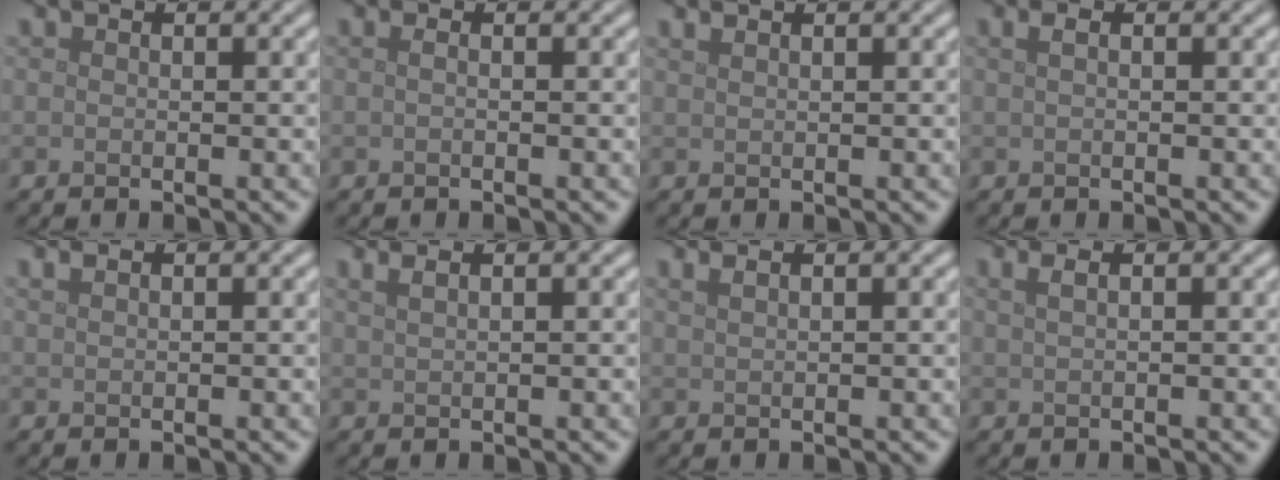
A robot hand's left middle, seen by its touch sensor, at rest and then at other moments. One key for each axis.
{"total": 0.7, "fx": 0.0, "fy": 0.3, "fz": 0.6, "tx": -0.011, "ty": -0.002, "tz": -0.003}
{"total": 0.8, "fx": 0.7, "fy": 0.2, "fz": 0.4, "tx": -0.005, "ty": 0.000, "tz": 0.010}
{"total": 1.1, "fx": 0.4, "fy": 0.4, "fz": 0.9, "tx": -0.018, "ty": 0.007, "tz": 0.005}
{"total": 0.8, "fx": 0.6, "fy": 0.2, "fz": 0.4, "tx": -0.010, "ty": 0.004, "tz": 0.012}
{"total": 2.5, "fx": 1.6, "fy": 1.1, "fz": 1.6, "tx": -0.011, "ty": 0.004, "tz": 0.004}
{"total": 1.9, "fx": 1.3, "fy": 0.8, "fz": 1.2, "tx": -0.008, "ty": -0.001, "tz": 0.009}
{"total": 2.7, "fx": 1.3, "fy": 1.3, "fz": 1.9, "tx": -0.015, "ty": 0.007, "tz": -0.003}